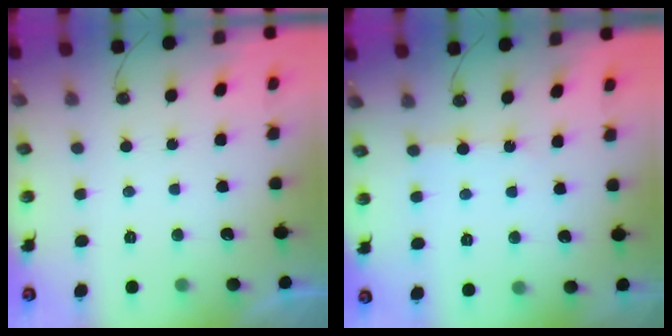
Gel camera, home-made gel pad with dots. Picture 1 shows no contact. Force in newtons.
{"total": 3.3, "press": 3.3, "slide": 0.4}